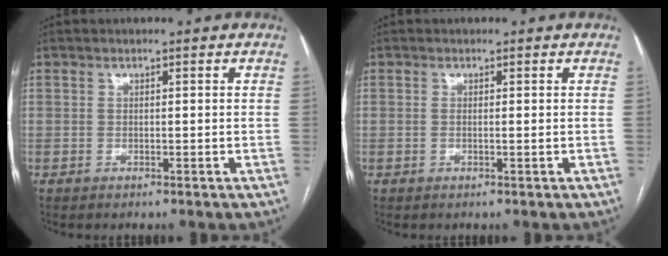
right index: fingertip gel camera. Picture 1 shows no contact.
{"total": 0.6, "force": [0.0, 0.0, 0.6], "torque": [-0.014, -0.001, 0.000]}